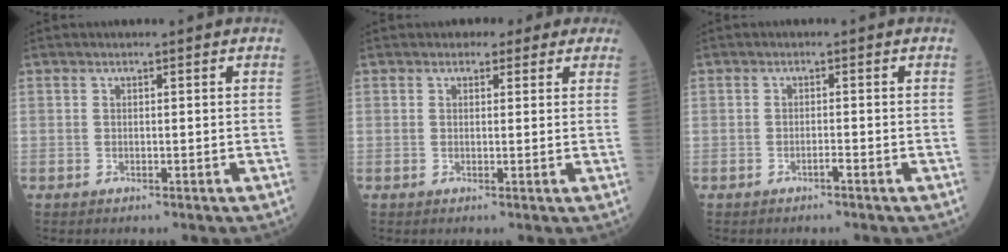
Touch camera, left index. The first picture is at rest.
{"total": 3.7, "force": [2.8, 2.3, 0.8], "torque": [0.002, 0.006, 0.018]}
{"total": 0.9, "force": [-0.7, -0.1, 0.6], "torque": [-0.010, 0.001, -0.012]}